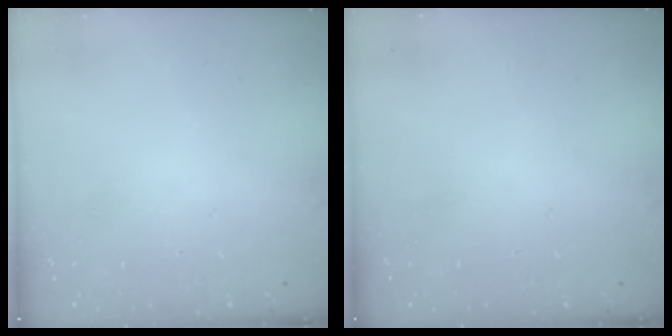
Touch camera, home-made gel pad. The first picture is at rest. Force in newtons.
{"total": 0.0}